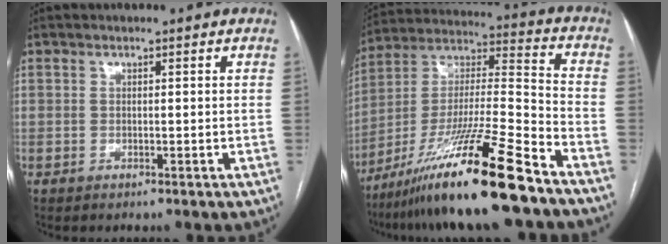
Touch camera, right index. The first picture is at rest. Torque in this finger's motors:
{"motor_torque": [1.12, -1.02, 1.05, 0.21]}